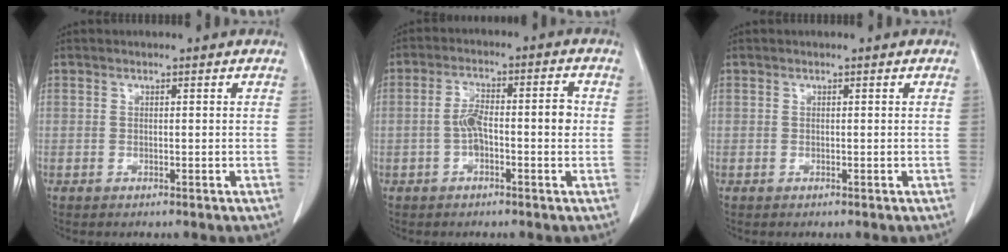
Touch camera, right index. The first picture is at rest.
{"total": 6.2, "force": [-0.7, 1.9, 5.8], "torque": [-0.104, 0.025, -0.012]}
{"total": 0.0}